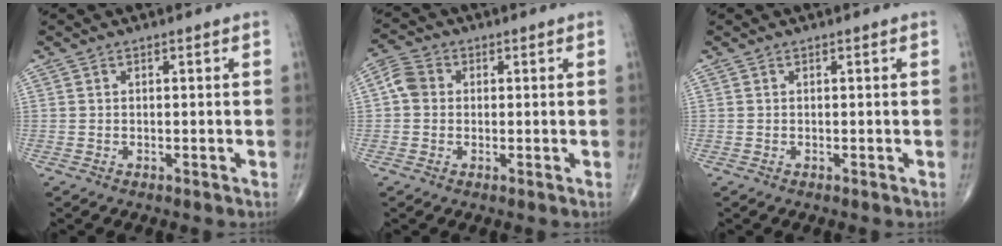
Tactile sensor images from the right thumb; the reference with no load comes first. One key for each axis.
{"total": 4.4, "fx": 0.3, "fy": 3.8, "fz": 2.3, "tx": -0.037, "ty": 0.012, "tz": -0.003}
{"total": 0.0}